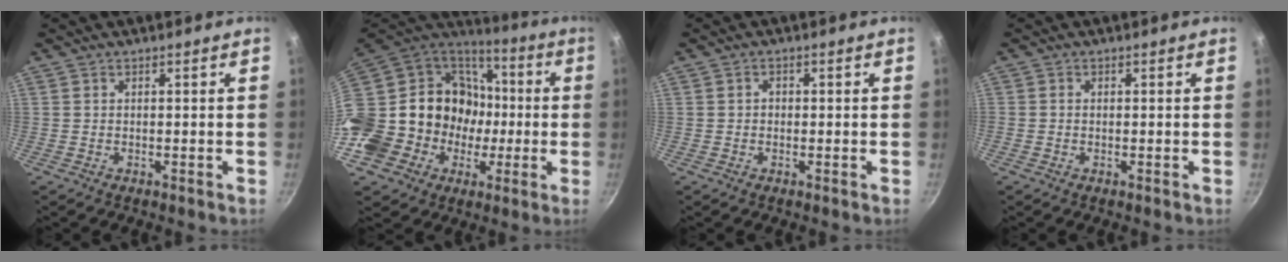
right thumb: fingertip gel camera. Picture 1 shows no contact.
{"total": 28.2, "force": [-2.7, 24.3, 14.1], "torque": [-0.266, 0.066, -0.019]}
{"total": 1.1, "force": [-0.1, 1.0, 0.6], "torque": [-0.007, 0.004, -0.003]}
{"total": 0.6, "force": [-0.1, 0.6, 0.2], "torque": [-0.004, 0.002, -0.003]}